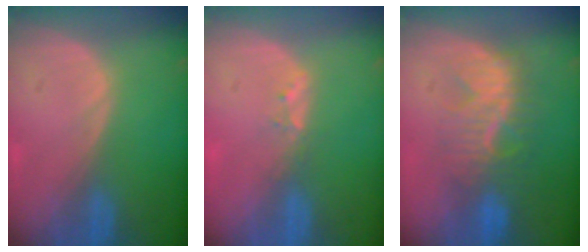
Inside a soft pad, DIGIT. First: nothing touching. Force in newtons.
{"total": 1.7, "press": 1.5, "slide": 0.9}
{"total": 8.4, "press": 7.9, "slide": 2.6}